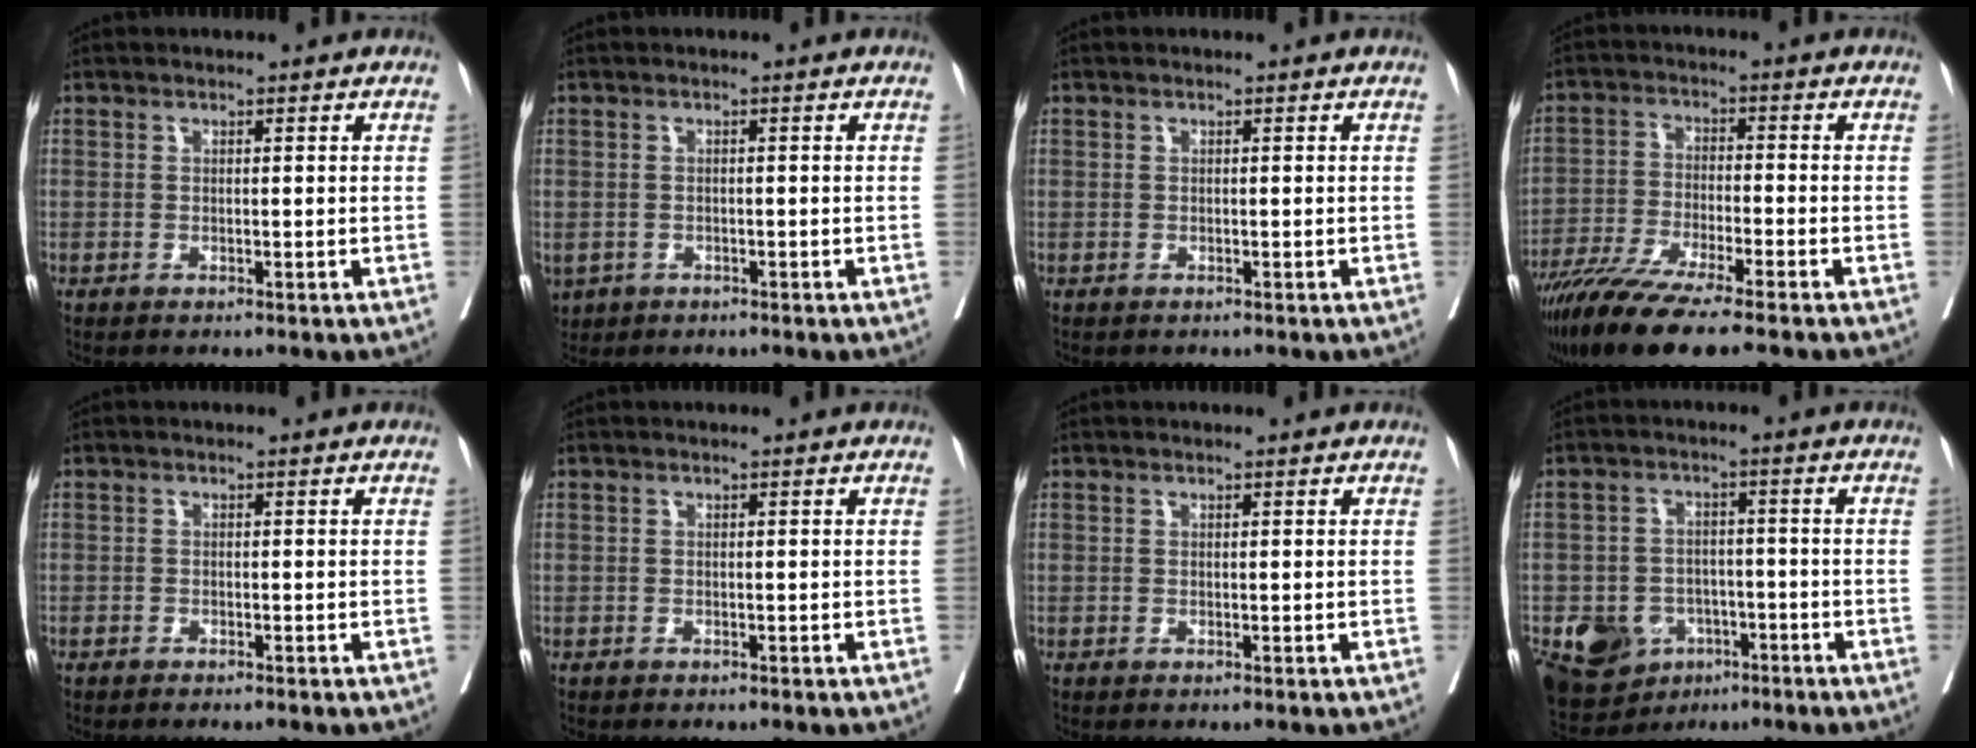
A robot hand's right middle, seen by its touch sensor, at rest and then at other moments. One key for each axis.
{"total": 4.8, "fx": -2.3, "fy": 3.8, "fz": 1.7, "tx": -0.047, "ty": -0.004, "tz": -0.033}
{"total": 0.0}
{"total": 13.5, "fx": -10.2, "fy": 1.1, "fz": 8.8, "tx": -0.157, "ty": -0.037, "tz": -0.174}
{"total": 1.8, "fx": -1.6, "fy": 0.3, "fz": 0.8, "tx": -0.012, "ty": -0.003, "tz": -0.021}
{"total": 0.0}
{"total": 0.0}
{"total": 12.3, "fx": -6.0, "fy": 9.2, "fz": 5.5, "tx": -0.115, "ty": 0.006, "tz": -0.087}